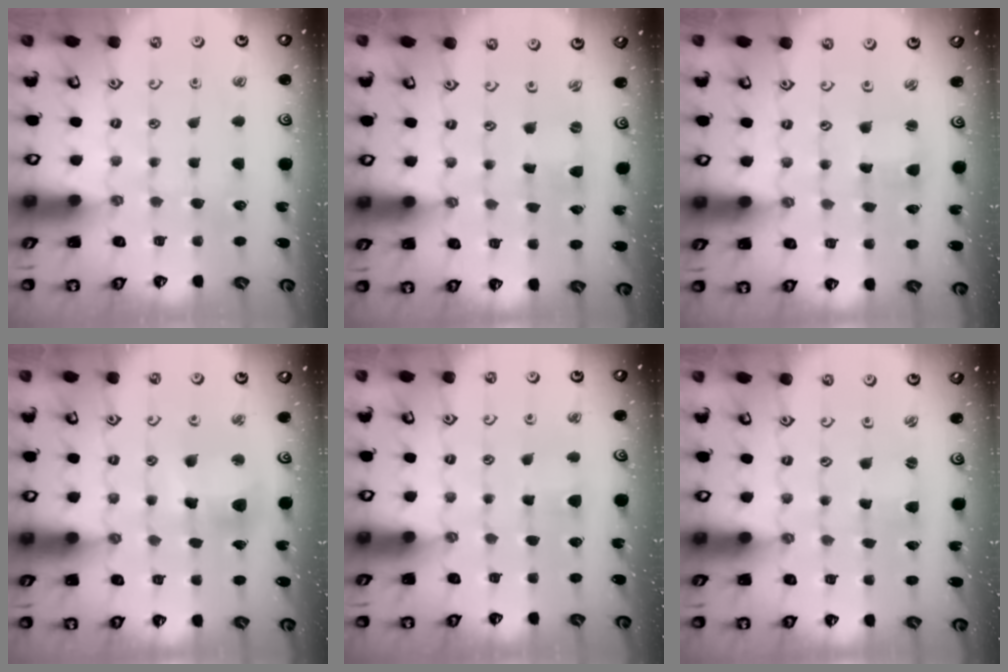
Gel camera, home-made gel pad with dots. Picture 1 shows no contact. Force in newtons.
{"total": 0.0}
{"total": 1.8, "press": 1.8, "slide": 0.3}
{"total": 9.5, "press": 9.4, "slide": 1.4}
{"total": 3.9, "press": 3.9, "slide": 0.6}
{"total": 1.3, "press": 1.3, "slide": 0.2}